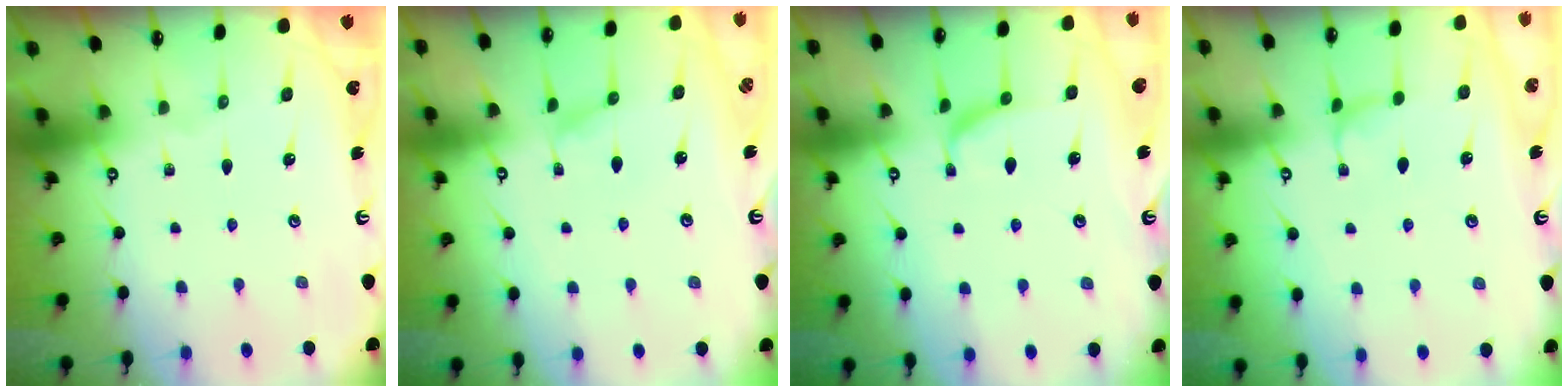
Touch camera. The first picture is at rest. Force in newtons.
{"total": 0.7, "press": 0.4, "slide": 0.6}
{"total": 2.4, "press": 2.2, "slide": 0.9}
{"total": 1.9, "press": 1.8, "slide": 0.5}